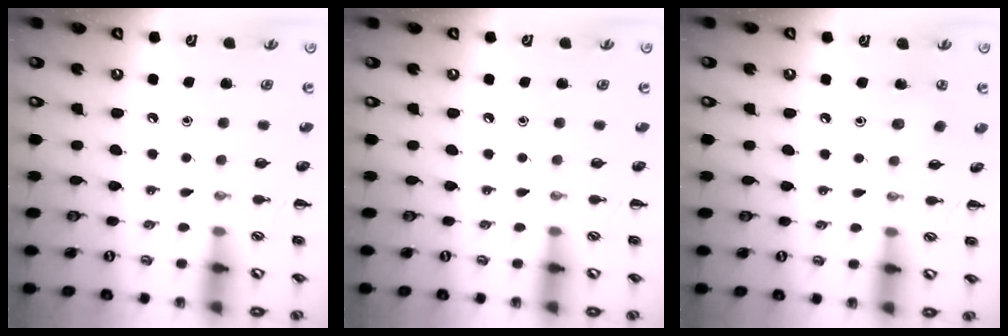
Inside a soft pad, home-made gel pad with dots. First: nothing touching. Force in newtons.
{"total": 0.0}
{"total": 3.4, "press": 3.3, "slide": 1.0}